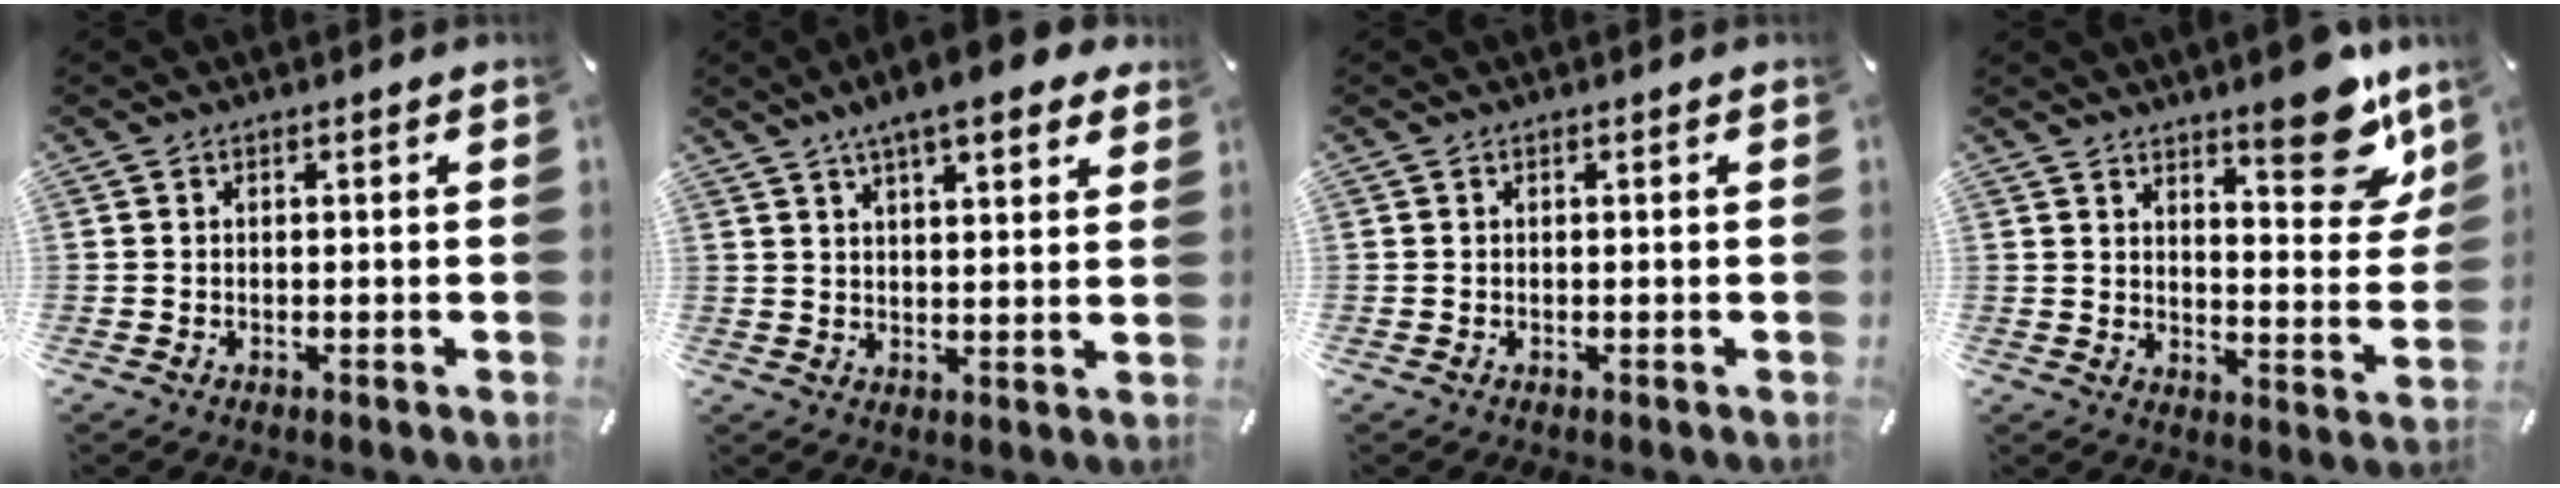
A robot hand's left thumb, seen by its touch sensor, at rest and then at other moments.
{"total": 9.0, "force": [6.6, 2.6, 5.6], "torque": [-0.091, -0.026, 0.112]}
{"total": 0.0}
{"total": 14.1, "force": [10.0, 5.1, 8.5], "torque": [-0.095, -0.071, 0.165]}